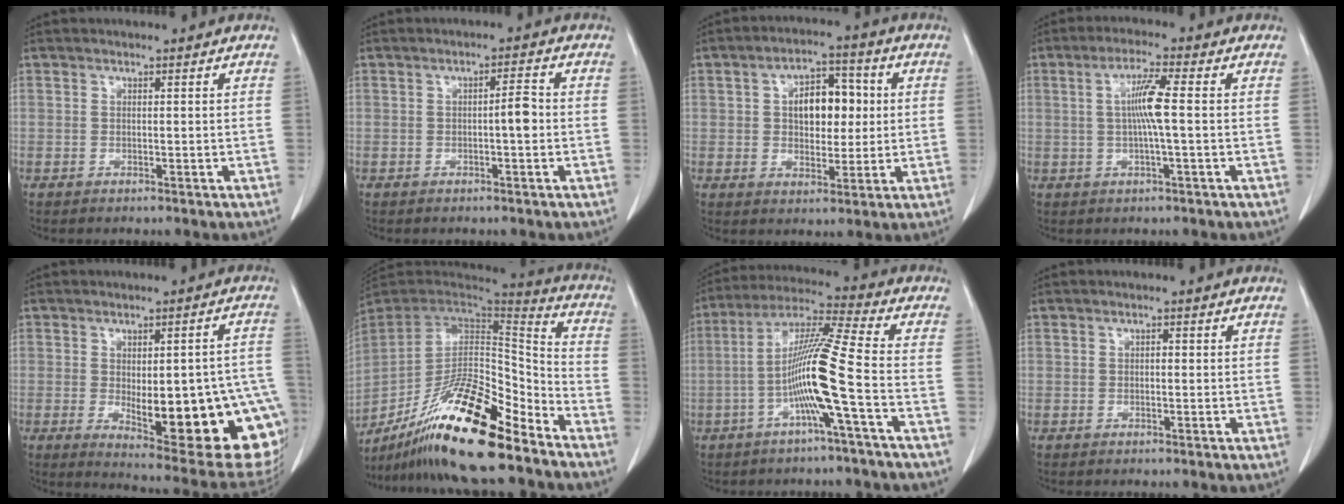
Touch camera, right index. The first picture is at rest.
{"total": 2.8, "force": [-0.4, 0.4, 2.7], "torque": [-0.040, 0.004, -0.009]}
{"total": 8.7, "force": [1.2, 4.9, 7.0], "torque": [-0.115, 0.022, 0.022]}
{"total": 5.6, "force": [0.3, -0.1, 5.6], "torque": [-0.107, 0.005, 0.005]}
{"total": 22.0, "force": [-5.5, 6.8, 20.1], "torque": [-0.171, 0.005, -0.049]}
{"total": 21.4, "force": [-15.3, 3.9, 14.4], "torque": [-0.255, -0.005, -0.267]}
{"total": 11.8, "force": [-3.4, -1.6, 11.2], "torque": [-0.214, 0.009, -0.070]}
{"total": 0.6, "force": [0.0, 0.3, 0.6], "torque": [-0.009, 0.002, -0.001]}